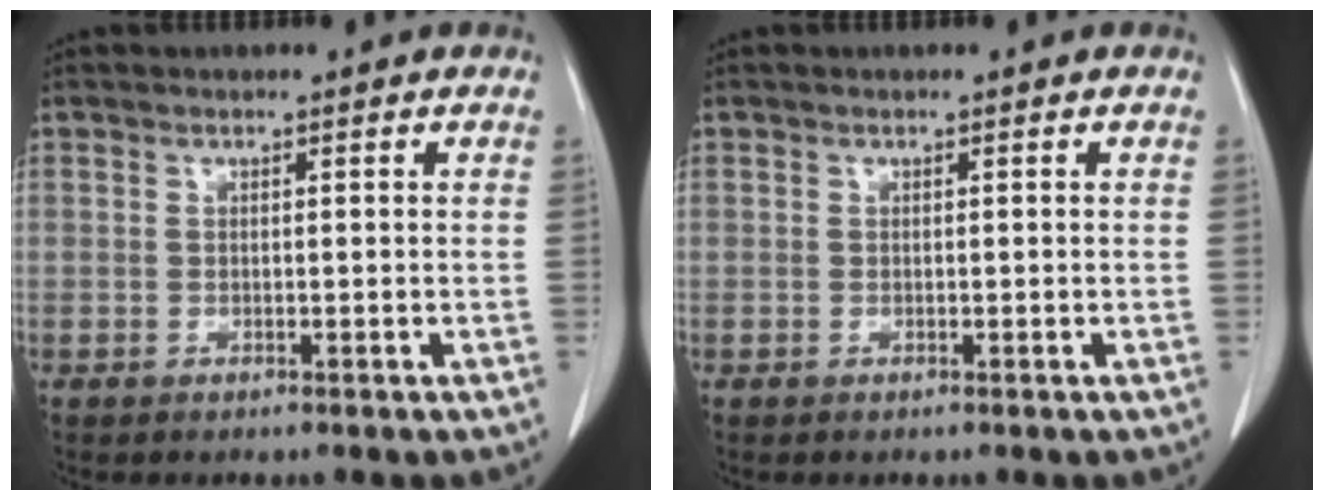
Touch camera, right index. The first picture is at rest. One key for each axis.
{"total": 0.0}